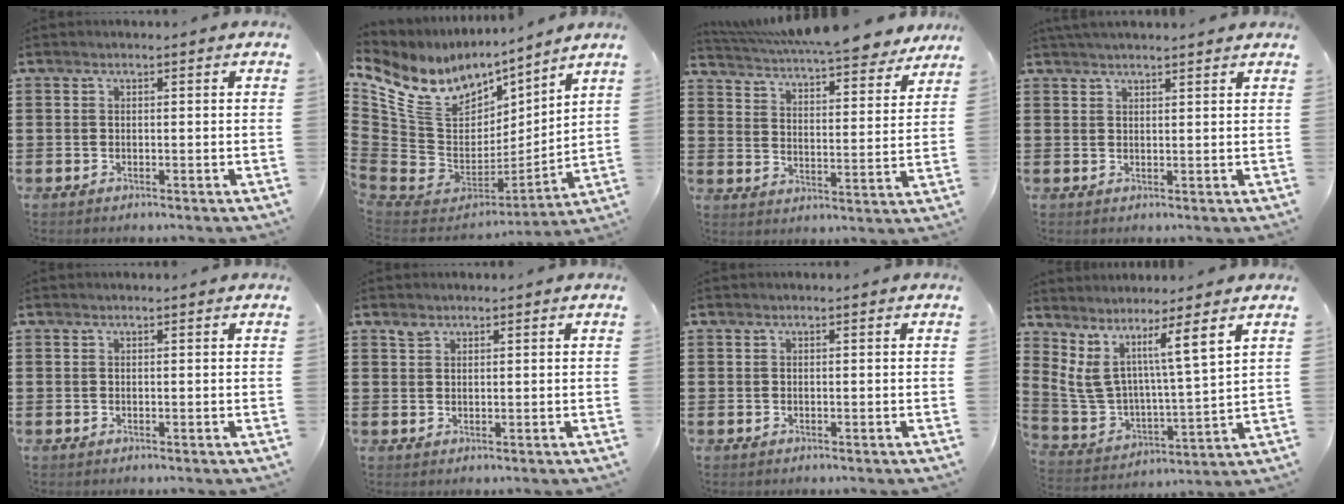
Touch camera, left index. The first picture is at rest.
{"total": 11.5, "force": [5.6, 8.2, 5.7], "torque": [-0.174, -0.036, 0.102]}
{"total": 6.8, "force": [6.3, 0.5, 2.6], "torque": [-0.069, -0.038, 0.107]}
{"total": 2.0, "force": [1.9, 0.1, 0.6], "torque": [-0.016, 0.003, 0.037]}
{"total": 0.0}
{"total": 1.5, "force": [1.2, 0.8, 0.3], "torque": [-0.010, 0.001, 0.024]}
{"total": 0.0}
{"total": 6.8, "force": [4.7, 1.0, 4.8], "torque": [-0.126, -0.049, 0.075]}